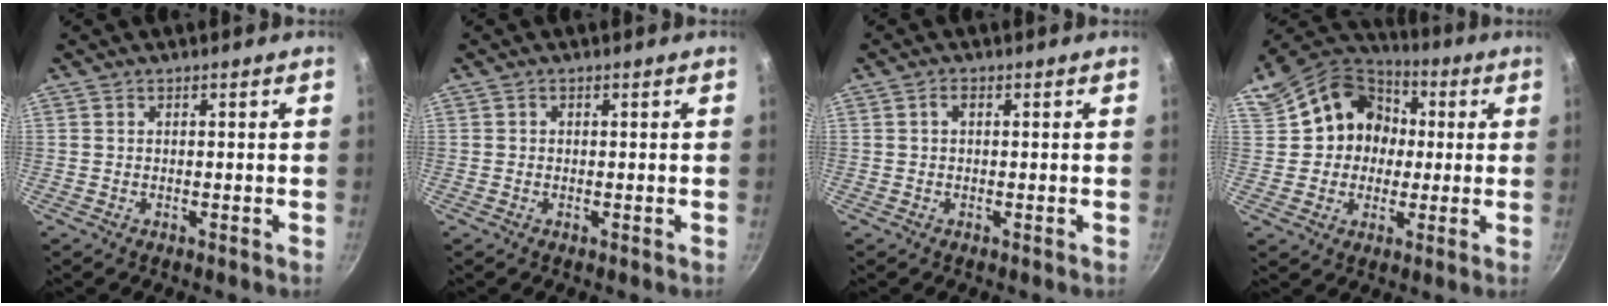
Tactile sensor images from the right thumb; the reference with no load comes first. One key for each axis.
{"total": 0.0}
{"total": 1.3, "fx": 0.3, "fy": 0.7, "fz": 1.1, "tx": -0.022, "ty": 0.007, "tz": 0.004}
{"total": 15.5, "fx": 2.1, "fy": 13.3, "fz": 7.6, "tx": -0.094, "ty": 0.037, "tz": 0.027}